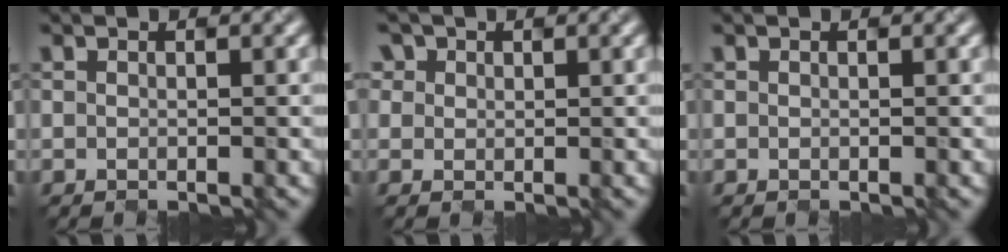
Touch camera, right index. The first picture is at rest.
{"total": 1.2, "force": [0.6, 0.7, -0.7], "torque": [-0.015, -0.008, 0.041]}
{"total": 0.0}